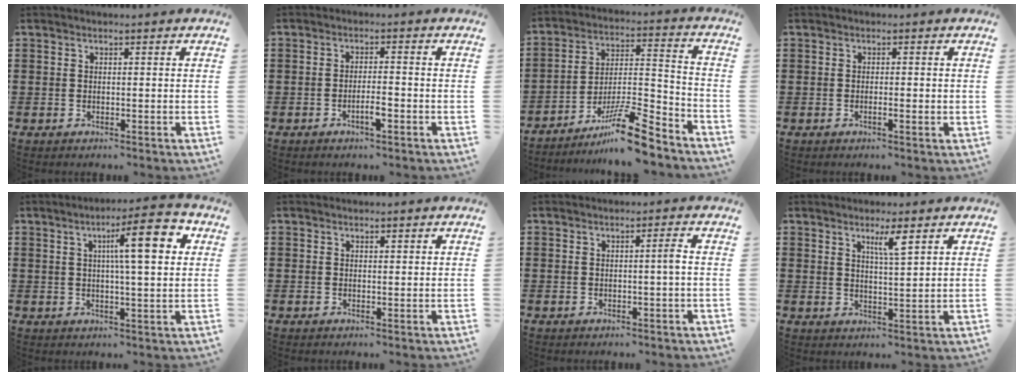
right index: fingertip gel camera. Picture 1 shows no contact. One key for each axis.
{"total": 2.8, "fx": -1.5, "fy": 0.5, "fz": 2.4, "tx": -0.041, "ty": 0.003, "tz": -0.027}
{"total": 12.4, "fx": -9.6, "fy": 1.9, "fz": 7.5, "tx": -0.118, "ty": 0.032, "tz": -0.179}
{"total": 1.2, "fx": -0.3, "fy": 0.1, "fz": 1.1, "tx": -0.019, "ty": -0.002, "tz": -0.005}
{"total": 11.0, "fx": 3.5, "fy": 2.2, "fz": 10.2, "tx": -0.169, "ty": 0.000, "tz": 0.048}
{"total": 0.6, "fx": 0.4, "fy": 0.4, "fz": 0.2, "tx": -0.005, "ty": 0.003, "tz": 0.008}
{"total": 1.7, "fx": -0.1, "fy": -0.4, "fz": 1.7, "tx": -0.029, "ty": -0.002, "tz": -0.006}
{"total": 3.7, "fx": 2.3, "fy": 0.3, "fz": 2.9, "tx": -0.053, "ty": -0.002, "tz": 0.037}